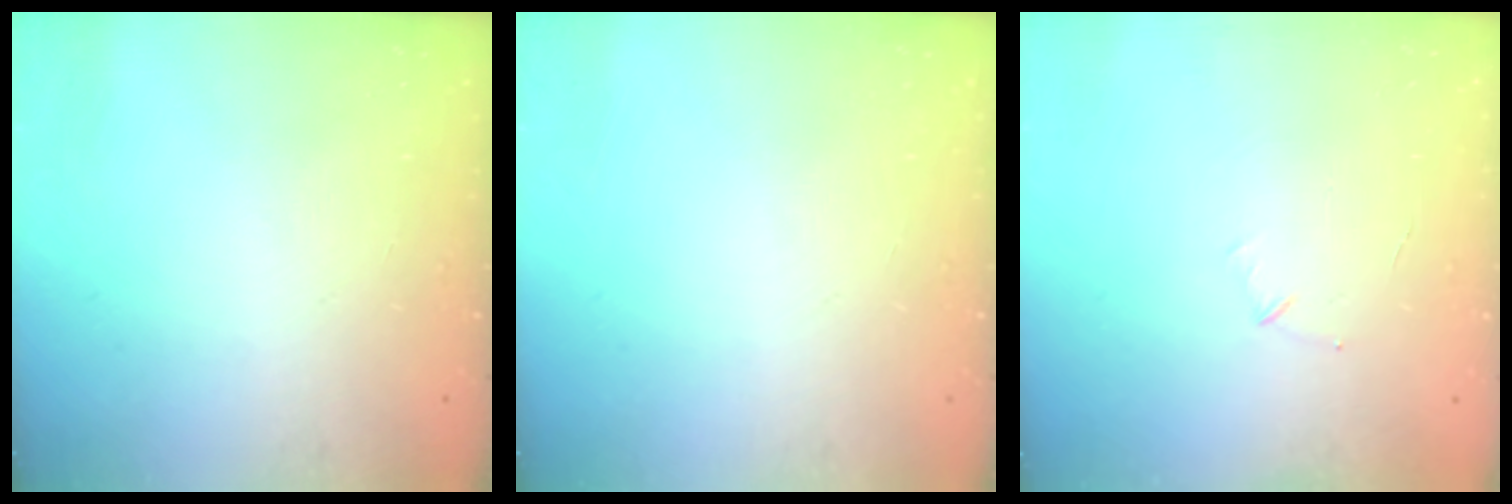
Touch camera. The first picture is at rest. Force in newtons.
{"total": 0.0}
{"total": 3.8, "press": 3.7, "slide": 1.0}